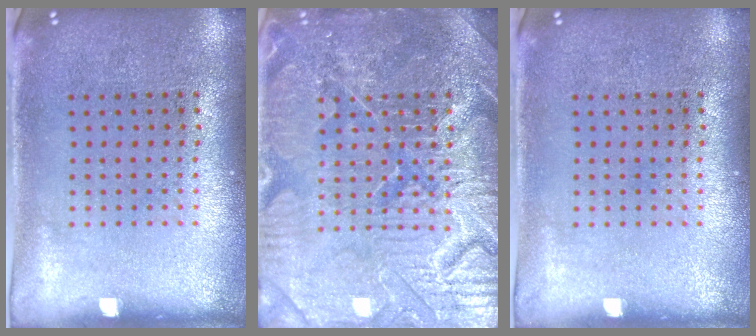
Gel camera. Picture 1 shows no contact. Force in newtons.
{"total": 5.2, "press": 5.1, "slide": 0.6}
{"total": 0.0}